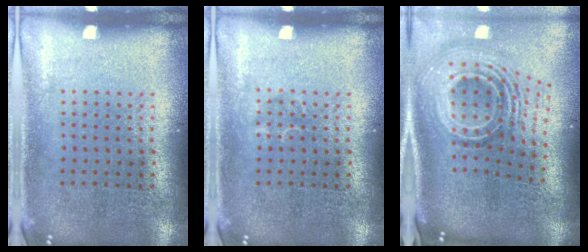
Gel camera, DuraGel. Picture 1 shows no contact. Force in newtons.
{"total": 0.7, "press": 0.7, "slide": 0.2}
{"total": 2.6, "press": 1.7, "slide": 2.0}